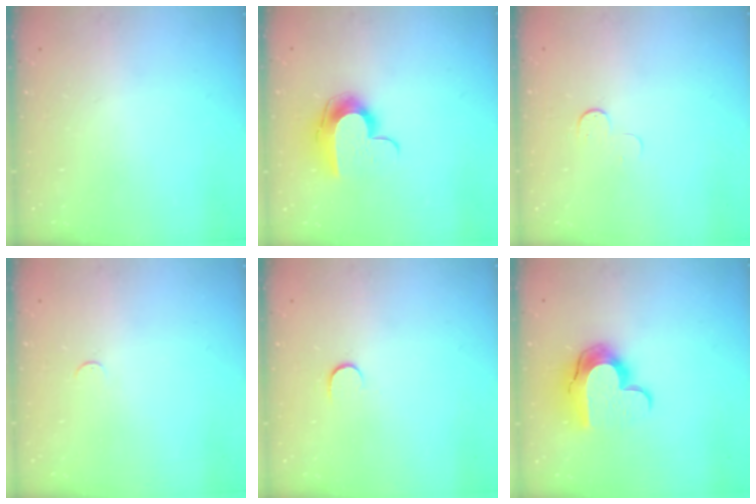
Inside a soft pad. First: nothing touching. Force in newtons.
{"total": 10.2, "press": 10.2, "slide": 0.5}
{"total": 5.0, "press": 5.0, "slide": 0.4}
{"total": 2.7, "press": 2.7, "slide": 0.4}
{"total": 5.3, "press": 5.2, "slide": 0.5}
{"total": 12.5, "press": 12.5, "slide": 0.7}